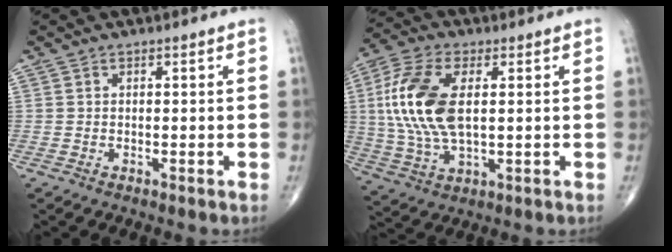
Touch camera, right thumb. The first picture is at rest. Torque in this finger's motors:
{"motor_torque": [-0.44, 1.95, 1.79, 0.34, 0.61]}